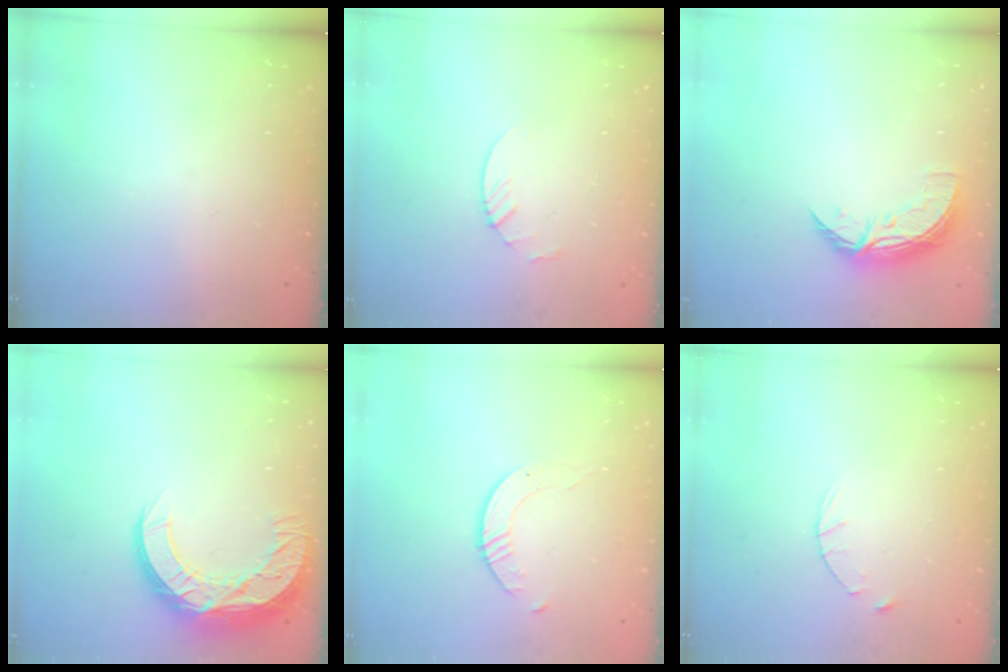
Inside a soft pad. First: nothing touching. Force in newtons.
{"total": 3.0, "press": 2.9, "slide": 0.3}
{"total": 8.6, "press": 8.6, "slide": 0.1}
{"total": 16.0, "press": 16.0, "slide": 1.3}
{"total": 2.6, "press": 2.6, "slide": 0.3}
{"total": 2.8, "press": 2.8, "slide": 0.4}